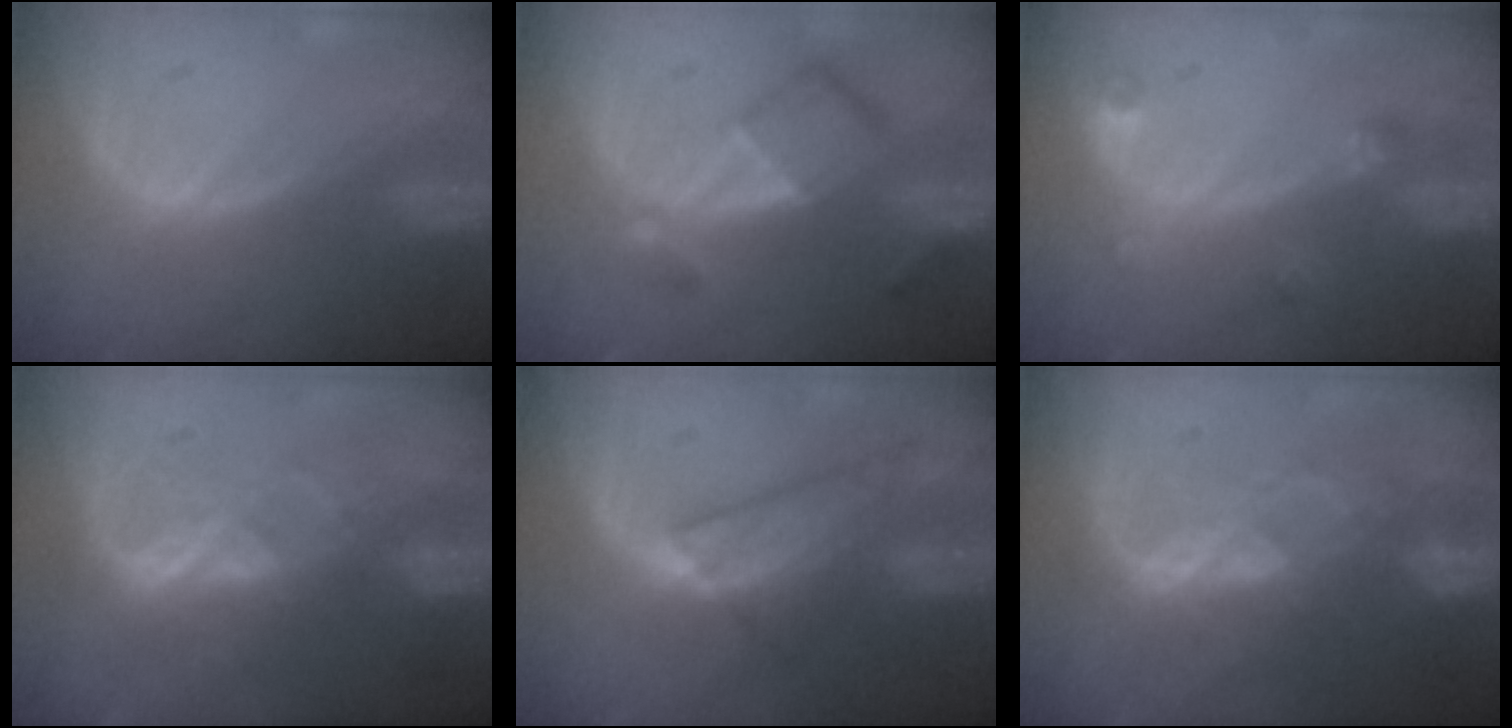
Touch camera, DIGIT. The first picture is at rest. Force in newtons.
{"total": 7.4, "press": 6.4, "slide": 3.7}
{"total": 2.7, "press": 2.6, "slide": 0.4}
{"total": 7.0, "press": 5.9, "slide": 3.7}
{"total": 7.0, "press": 6.6, "slide": 2.5}
{"total": 7.3, "press": 6.8, "slide": 2.6}